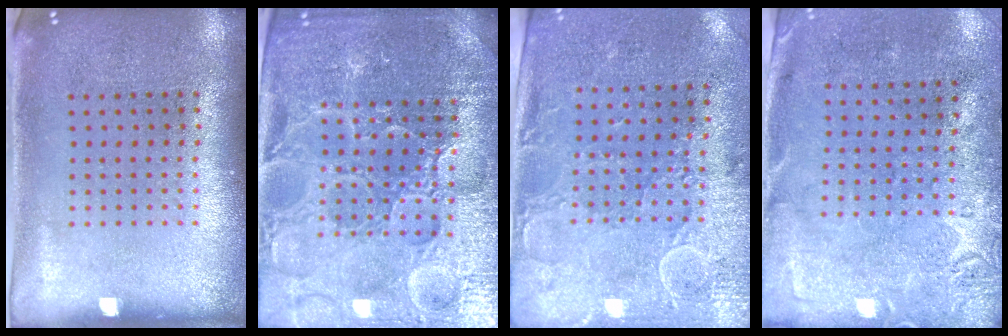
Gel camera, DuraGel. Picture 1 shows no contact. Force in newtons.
{"total": 5.2, "press": 4.9, "slide": 1.8}
{"total": 3.0, "press": 2.5, "slide": 1.6}
{"total": 2.8, "press": 2.2, "slide": 1.7}